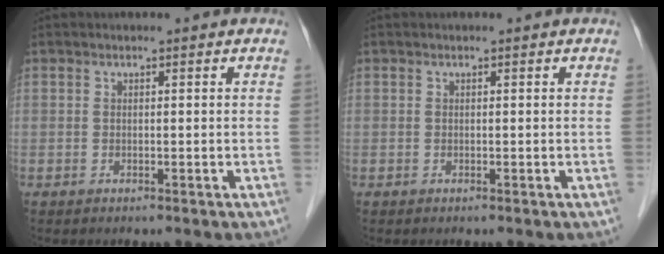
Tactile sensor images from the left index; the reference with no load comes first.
{"total": 0.0}